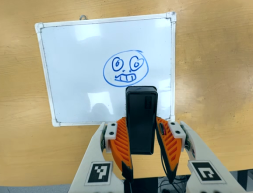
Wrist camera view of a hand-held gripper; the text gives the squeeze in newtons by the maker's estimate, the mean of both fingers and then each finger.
{"total": 4.8, "left": 3.5, "right": 6.2}